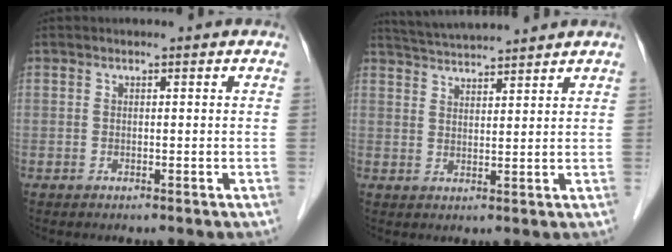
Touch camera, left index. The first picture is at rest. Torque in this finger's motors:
{"motor_torque": [-0.12, -0.51, 0.27, 0.11]}